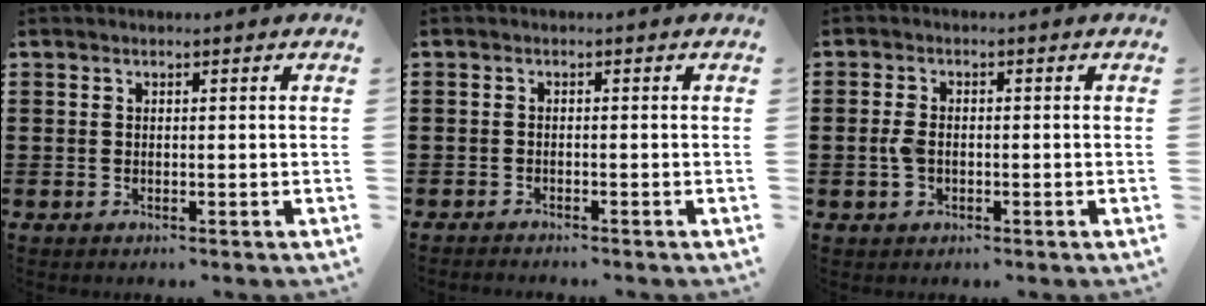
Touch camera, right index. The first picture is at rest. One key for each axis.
{"total": 1.0, "fx": -1.0, "fy": 0.1, "fz": -0.1, "tx": -0.001, "ty": 0.004, "tz": -0.022}
{"total": 2.8, "fx": -0.5, "fy": 1.8, "fz": 2.1, "tx": -0.057, "ty": -0.002, "tz": -0.013}